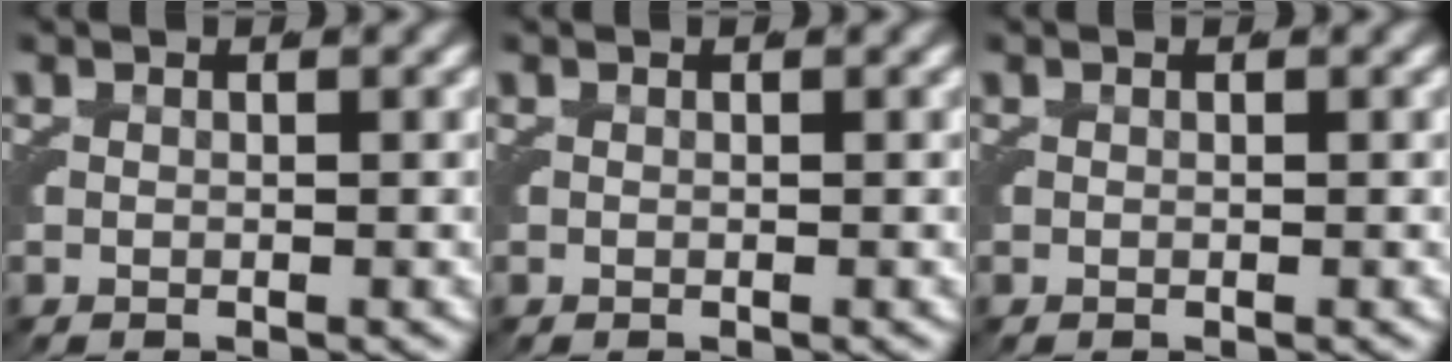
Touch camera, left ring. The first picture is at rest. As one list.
[{"total": 0.0}, {"total": 0.0}]